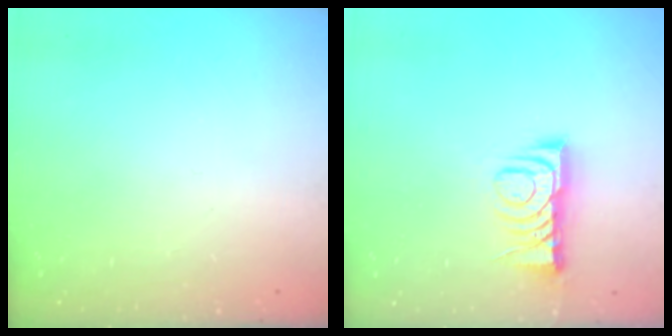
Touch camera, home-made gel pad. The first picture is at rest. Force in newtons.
{"total": 7.4, "press": 7.4, "slide": 0.1}